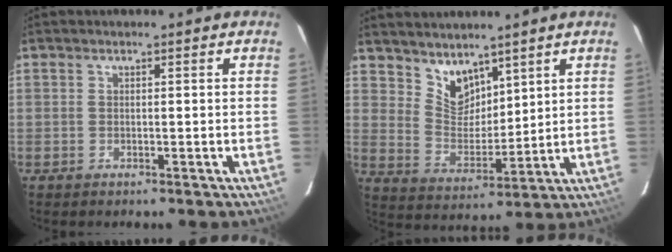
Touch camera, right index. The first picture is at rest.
{"total": 7.6, "force": [6.0, 4.1, 2.5], "torque": [-0.035, -0.001, 0.123]}